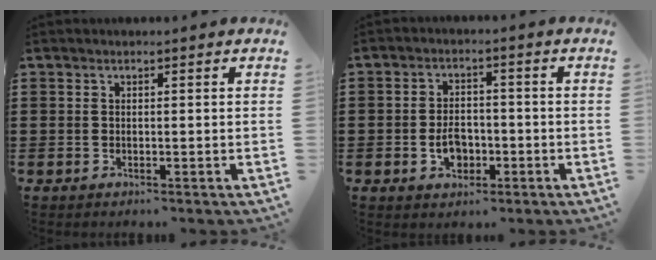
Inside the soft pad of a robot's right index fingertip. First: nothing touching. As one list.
[{"total": 4.0, "force": [-1.2, 2.8, 2.7], "torque": [-0.045, -0.002, -0.022]}]